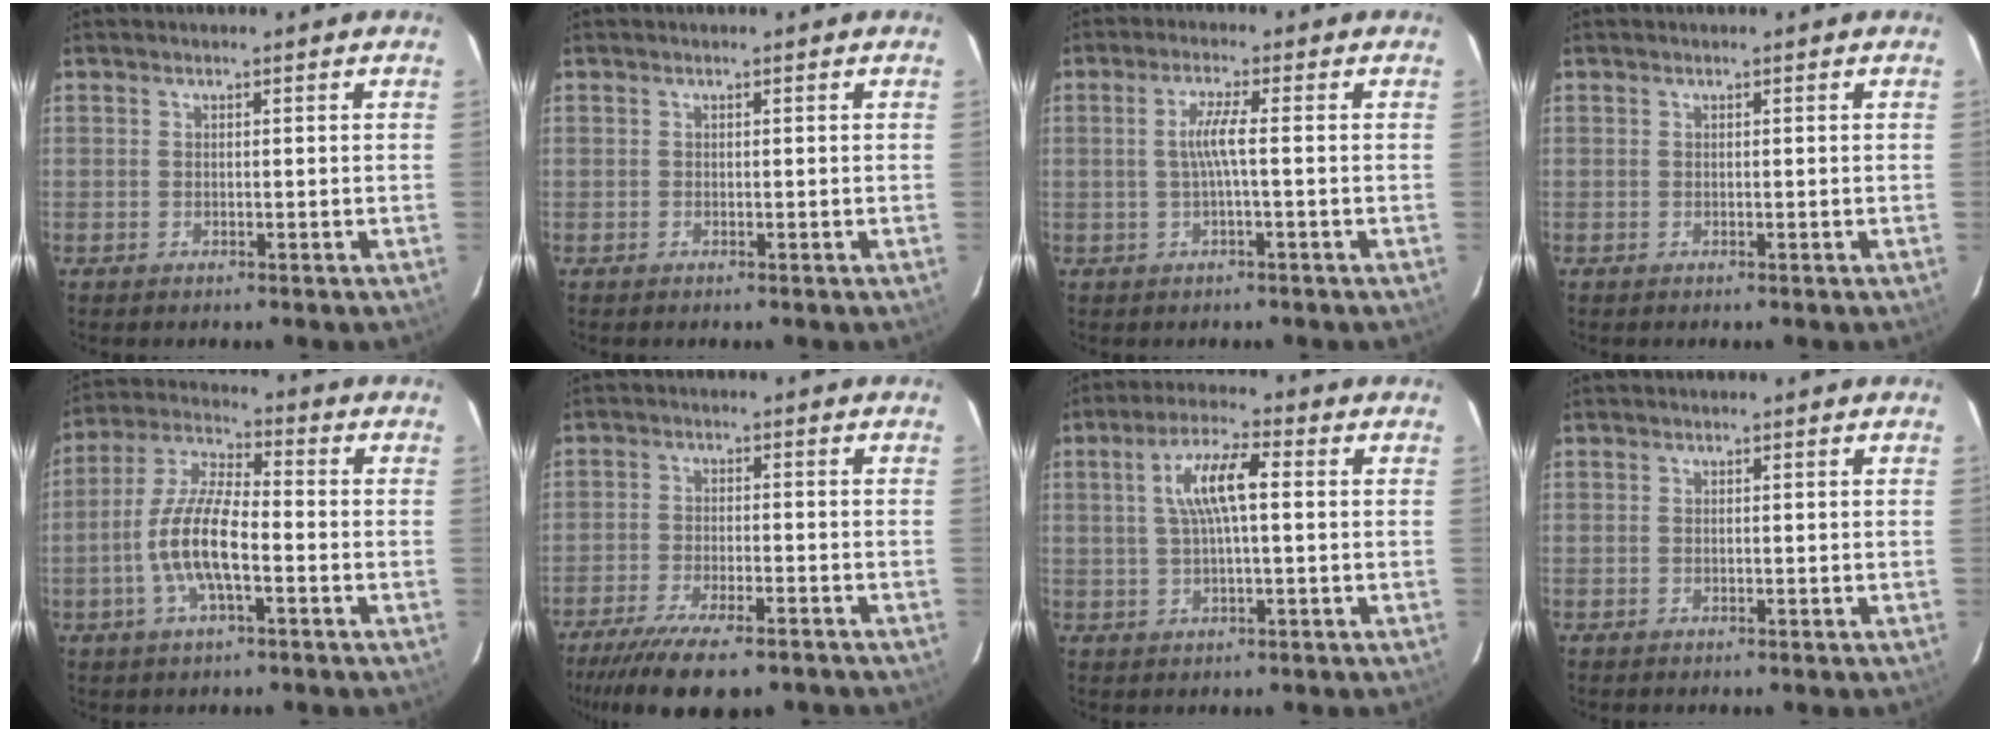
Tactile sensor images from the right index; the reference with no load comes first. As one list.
[{"total": 0.0}, {"total": 3.7, "force": [-0.5, -0.5, 3.6], "torque": [-0.074, 0.001, -0.007]}, {"total": 0.0}, {"total": 11.6, "force": [-3.4, 3.5, 10.5], "torque": [-0.220, 0.002, -0.066]}, {"total": 14.6, "force": [-11.3, 3.8, 8.4], "torque": [-0.177, -0.041, -0.183]}, {"total": 8.2, "force": [1.2, 1.9, 7.9], "torque": [-0.149, 0.013, 0.025]}, {"total": 0.0}]